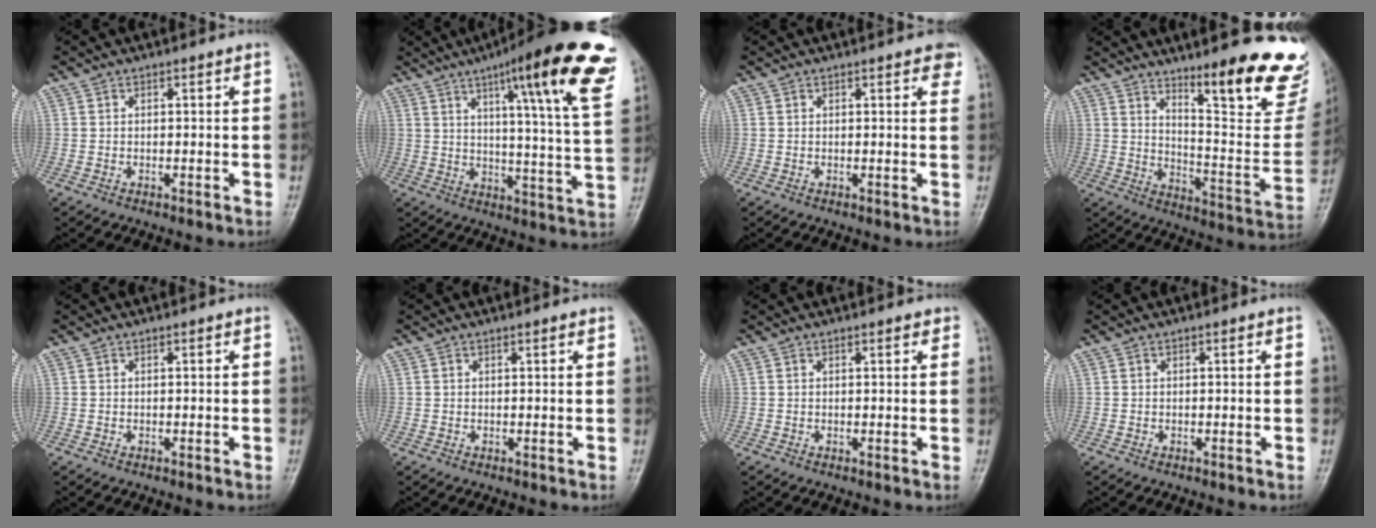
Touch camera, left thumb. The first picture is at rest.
{"total": 24.5, "force": [12.8, 3.7, 20.5], "torque": [-0.269, -0.036, 0.169]}
{"total": 2.8, "force": [1.6, 1.2, 1.9], "torque": [-0.007, -0.003, 0.014]}
{"total": 23.4, "force": [15.8, 5.2, 16.4], "torque": [-0.177, -0.109, 0.222]}
{"total": 0.0}
{"total": 0.6, "force": [0.4, 0.1, 0.4], "torque": [-0.007, -0.002, 0.005]}
{"total": 1.2, "force": [0.8, 0.5, 0.7], "torque": [-0.006, -0.003, 0.006]}
{"total": 0.0}